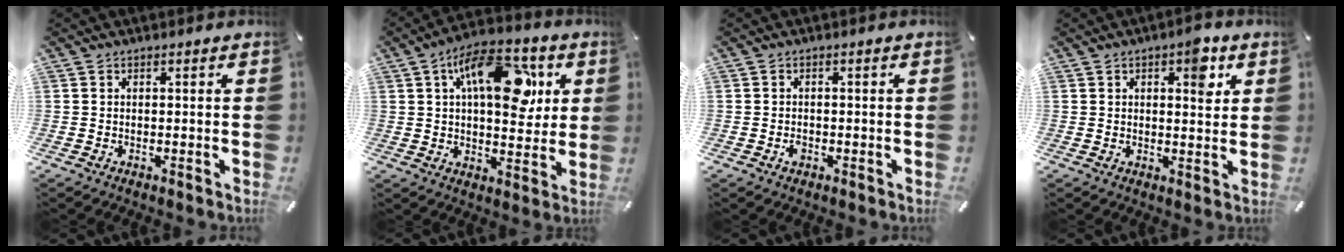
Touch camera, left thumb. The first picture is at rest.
{"total": 18.3, "force": [6.4, 9.9, 14.0], "torque": [-0.190, -0.011, 0.105]}
{"total": 1.4, "force": [-0.5, 1.0, 0.9], "torque": [-0.017, 0.001, -0.010]}
{"total": 6.8, "force": [2.7, 3.2, 5.4], "torque": [-0.053, -0.013, 0.035]}